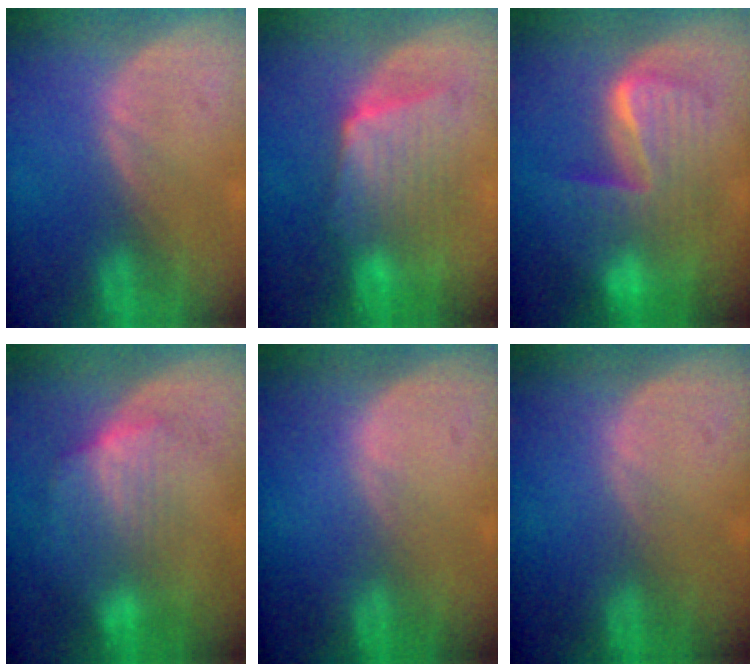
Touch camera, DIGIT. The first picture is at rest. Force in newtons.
{"total": 7.9, "press": 7.9, "slide": 0.9}
{"total": 9.0, "press": 9.0, "slide": 0.6}
{"total": 7.4, "press": 6.7, "slide": 3.0}
{"total": 0.0}
{"total": 0.0}